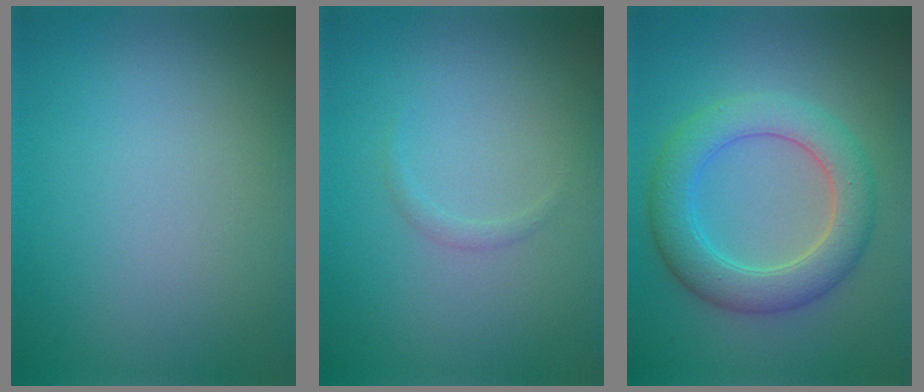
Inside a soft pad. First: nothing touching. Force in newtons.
{"total": 0.7, "press": 0.7, "slide": 0.0}
{"total": 5.6, "press": 5.6, "slide": 0.2}